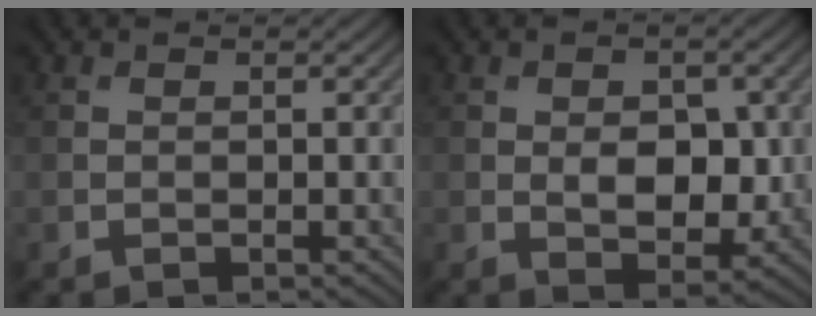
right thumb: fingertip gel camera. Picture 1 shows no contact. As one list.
[{"total": 5.2, "force": [-0.1, 3.2, 4.1], "torque": [-0.067, -0.008, 0.001]}]